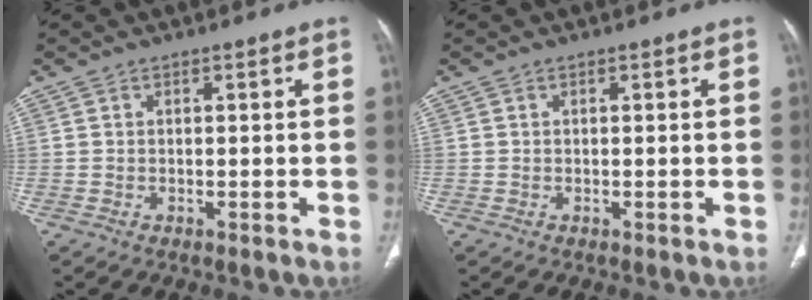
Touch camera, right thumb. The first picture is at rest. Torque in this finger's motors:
{"motor_torque": [0.09, 0.09, 0.00, 0.00, 0.00]}